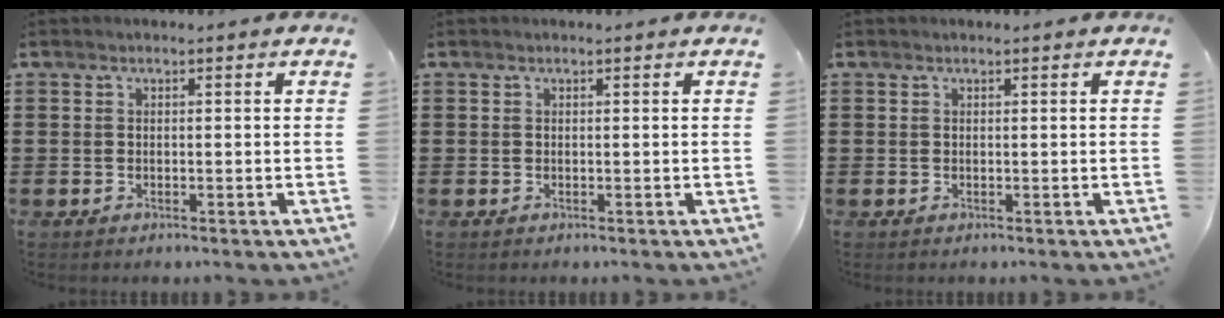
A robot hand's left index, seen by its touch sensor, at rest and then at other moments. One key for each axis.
{"total": 0.0}
{"total": 0.0}